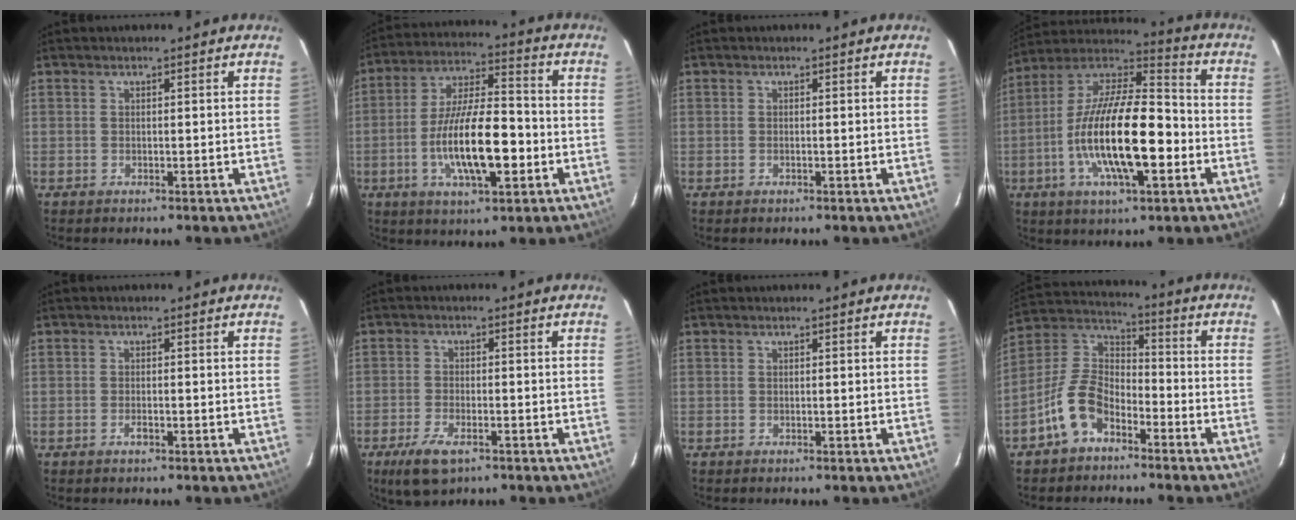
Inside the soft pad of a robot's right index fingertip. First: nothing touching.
{"total": 15.2, "force": [-4.1, 4.8, 13.8], "torque": [-0.260, -0.001, -0.071]}
{"total": 0.0}
{"total": 20.4, "force": [-5.1, 6.8, 18.5], "torque": [-0.349, -0.002, -0.099]}
{"total": 1.3, "force": [-0.7, 0.6, 1.0], "torque": [-0.020, 0.000, -0.012]}
{"total": 6.7, "force": [-4.0, 2.8, 4.5], "torque": [-0.114, -0.016, -0.073]}
{"total": 0.0}
{"total": 10.6, "force": [-6.3, 6.3, 5.8], "torque": [-0.129, 0.026, -0.122]}